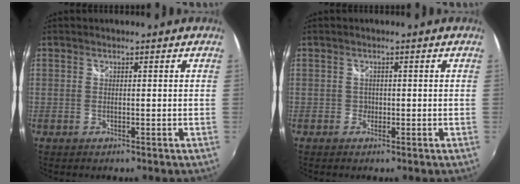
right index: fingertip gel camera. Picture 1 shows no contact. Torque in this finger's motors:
{"motor_torque": [0.26, 0.17, 0.03, 0.01]}